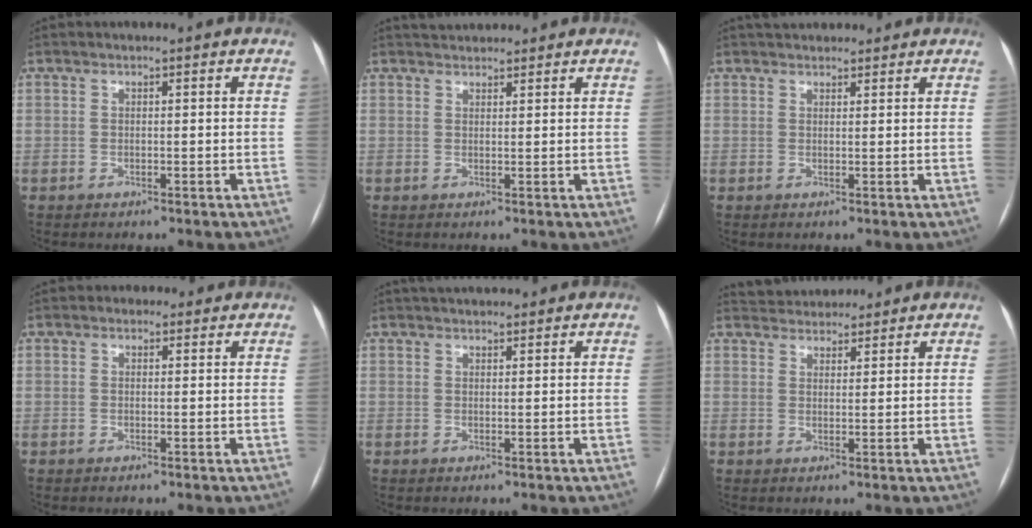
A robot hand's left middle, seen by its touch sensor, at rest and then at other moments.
{"total": 3.6, "force": [3.4, 1.0, 0.7], "torque": [-0.010, 0.028, 0.053]}
{"total": 5.7, "force": [5.1, 2.0, 1.7], "torque": [-0.014, 0.030, 0.070]}
{"total": 1.4, "force": [0.9, 1.1, -0.1], "torque": [0.006, 0.005, 0.006]}
{"total": 5.6, "force": [5.0, 1.3, 2.0], "torque": [-0.025, 0.031, 0.072]}
{"total": 5.8, "force": [5.5, 1.8, 0.8], "torque": [-0.010, 0.024, 0.083]}